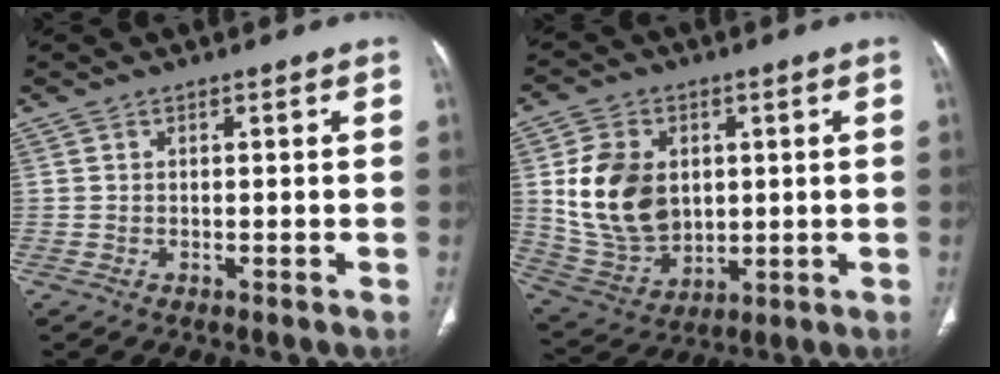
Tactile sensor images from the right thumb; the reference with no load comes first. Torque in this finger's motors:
{"motor_torque": [-0.41, 1.01, 1.40, 0.28, 0.14]}